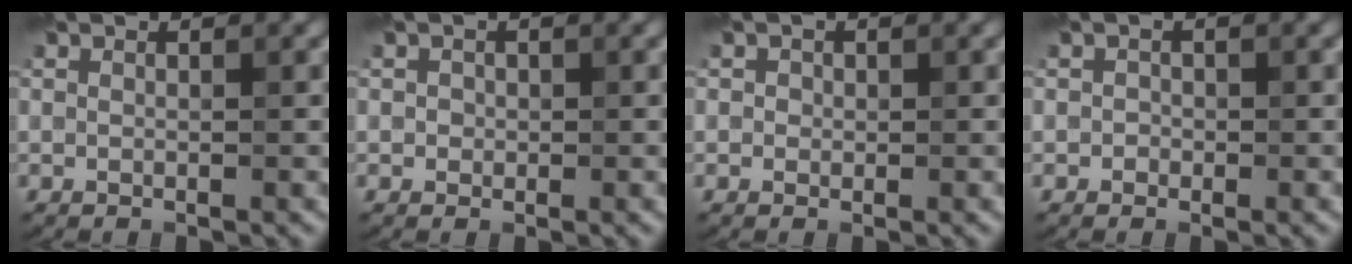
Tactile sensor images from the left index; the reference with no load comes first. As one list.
[{"total": 0.9, "force": [0.0, 0.9, 0.0], "torque": [0.005, 0.004, -0.005]}, {"total": 1.1, "force": [0.1, 1.1, 0.2], "torque": [0.006, 0.004, -0.004]}, {"total": 0.7, "force": [-0.3, 0.7, -0.1], "torque": [0.005, 0.004, -0.008]}]